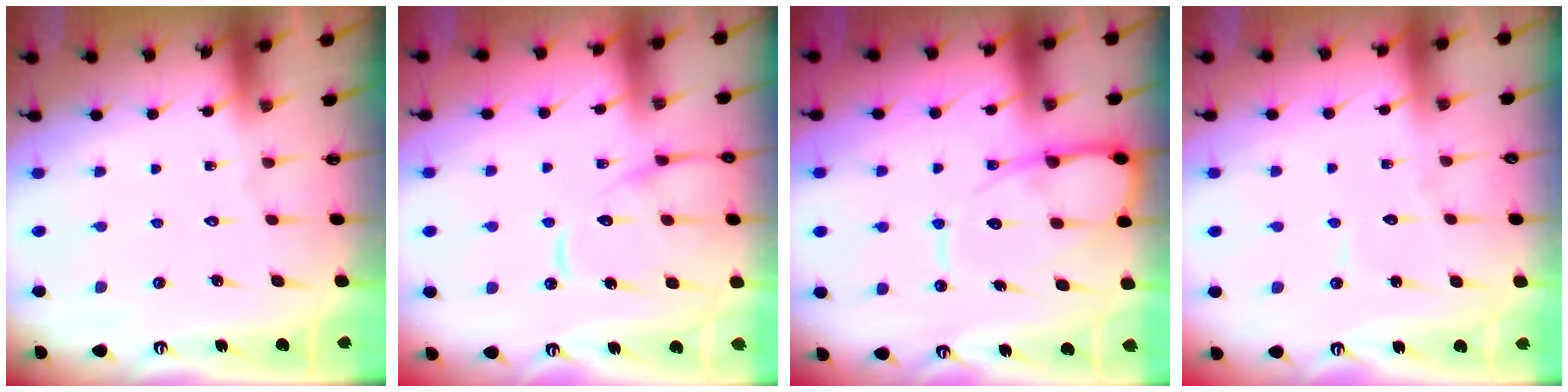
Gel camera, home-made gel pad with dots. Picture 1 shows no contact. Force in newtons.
{"total": 13.9, "press": 13.9, "slide": 1.5}
{"total": 11.4, "press": 11.3, "slide": 1.1}
{"total": 4.2, "press": 4.2, "slide": 0.4}